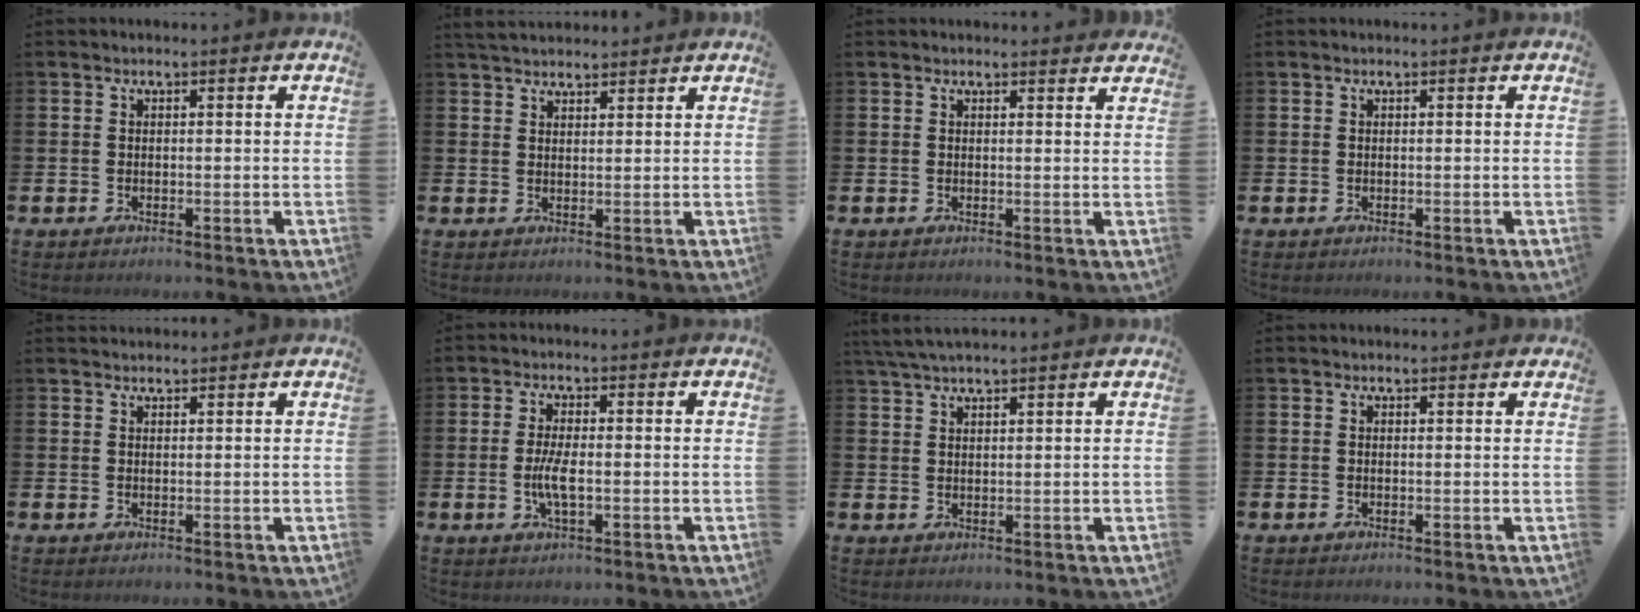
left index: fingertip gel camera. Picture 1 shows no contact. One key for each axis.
{"total": 3.4, "fx": 3.3, "fy": 0.8, "fz": 0.5, "tx": -0.002, "ty": -0.015, "tz": 0.058}
{"total": 1.3, "fx": 1.3, "fy": 0.2, "fz": 0.0, "tx": 0.013, "ty": -0.008, "tz": 0.021}
{"total": 0.0}
{"total": 1.3, "fx": 1.2, "fy": 0.2, "fz": 0.0, "tx": 0.014, "ty": -0.006, "tz": 0.020}
{"total": 3.7, "fx": -0.5, "fy": 1.1, "fz": 3.5, "tx": -0.058, "ty": -0.005, "tz": -0.014}
{"total": 3.9, "fx": 3.4, "fy": 0.6, "fz": 1.7, "tx": -0.039, "ty": -0.005, "tz": 0.064}
{"total": 0.5, "fx": 0.5, "fy": 0.2, "fz": 0.1, "tx": 0.013, "ty": -0.004, "tz": 0.005}